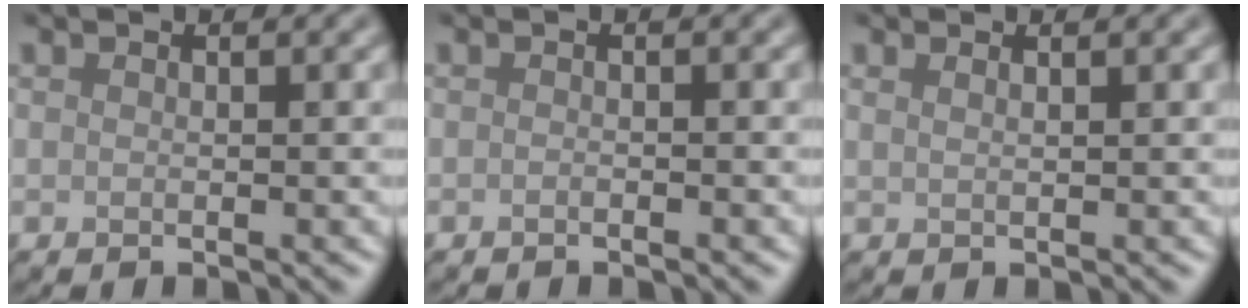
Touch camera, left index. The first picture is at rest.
{"total": 0.6, "force": [-0.4, 0.1, 0.5], "torque": [-0.012, -0.001, -0.010]}
{"total": 1.1, "force": [0.7, 0.4, 0.7], "torque": [-0.005, -0.002, 0.003]}